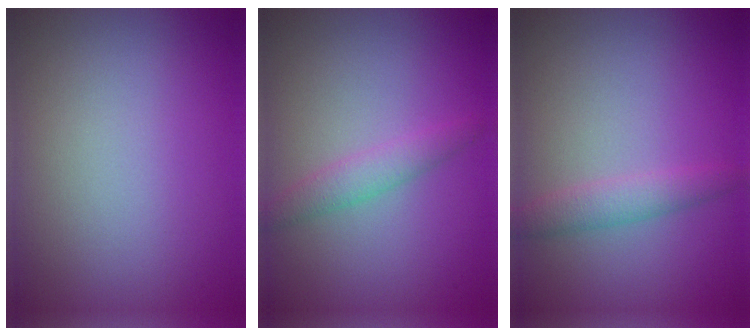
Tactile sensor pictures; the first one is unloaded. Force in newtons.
{"total": 1.9, "press": 1.9, "slide": 0.1}
{"total": 2.1, "press": 2.1, "slide": 0.1}